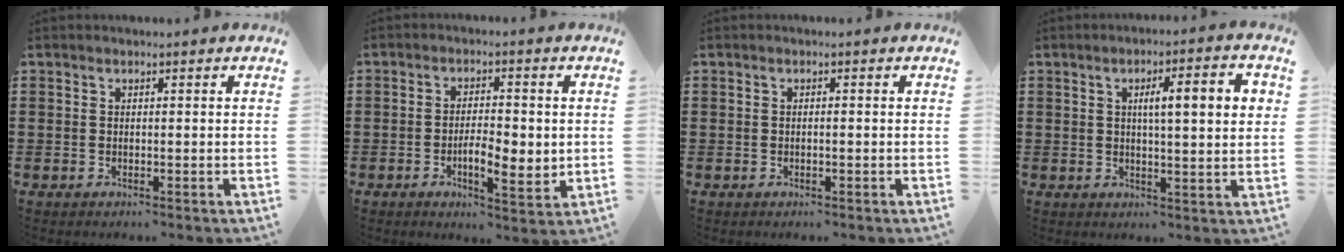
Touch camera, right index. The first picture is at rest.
{"total": 5.4, "force": [-1.0, 2.1, 4.9], "torque": [-0.080, 0.002, -0.020]}
{"total": 0.6, "force": [-0.1, 0.1, 0.6], "torque": [-0.011, -0.003, -0.002]}
{"total": 6.5, "force": [1.4, 1.4, 6.2], "torque": [-0.104, -0.001, 0.016]}